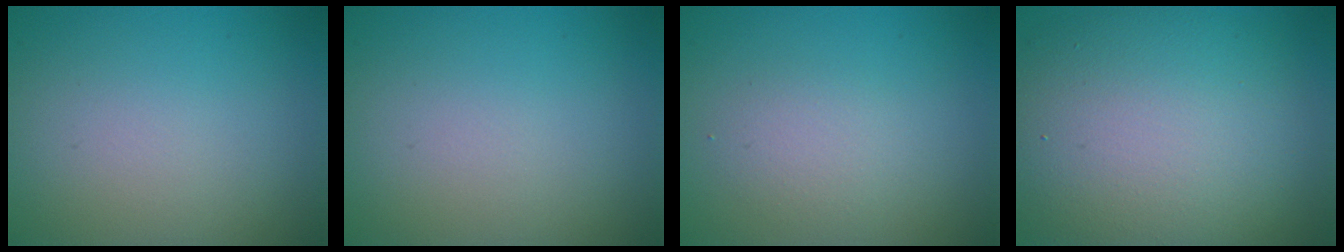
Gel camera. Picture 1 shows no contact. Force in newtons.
{"total": 0.0}
{"total": 1.6, "press": 1.6, "slide": 0.1}
{"total": 11.6, "press": 11.6, "slide": 0.6}